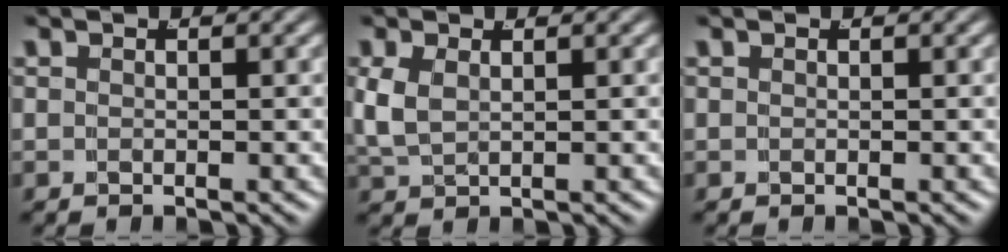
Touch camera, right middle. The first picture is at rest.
{"total": 2.9, "force": [0.6, 2.2, 1.8], "torque": [-0.049, -0.007, 0.021]}
{"total": 0.0}